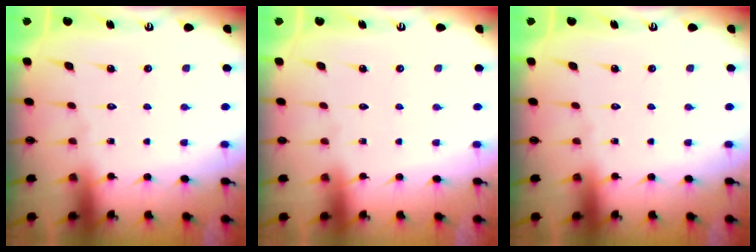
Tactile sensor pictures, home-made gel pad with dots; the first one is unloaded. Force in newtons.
{"total": 0.0}
{"total": 0.0}